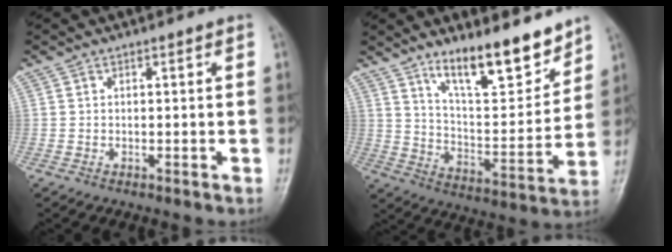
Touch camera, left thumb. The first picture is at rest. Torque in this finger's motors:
{"motor_torque": [0.60, 0.30, 1.38, -1.34, 0.24]}